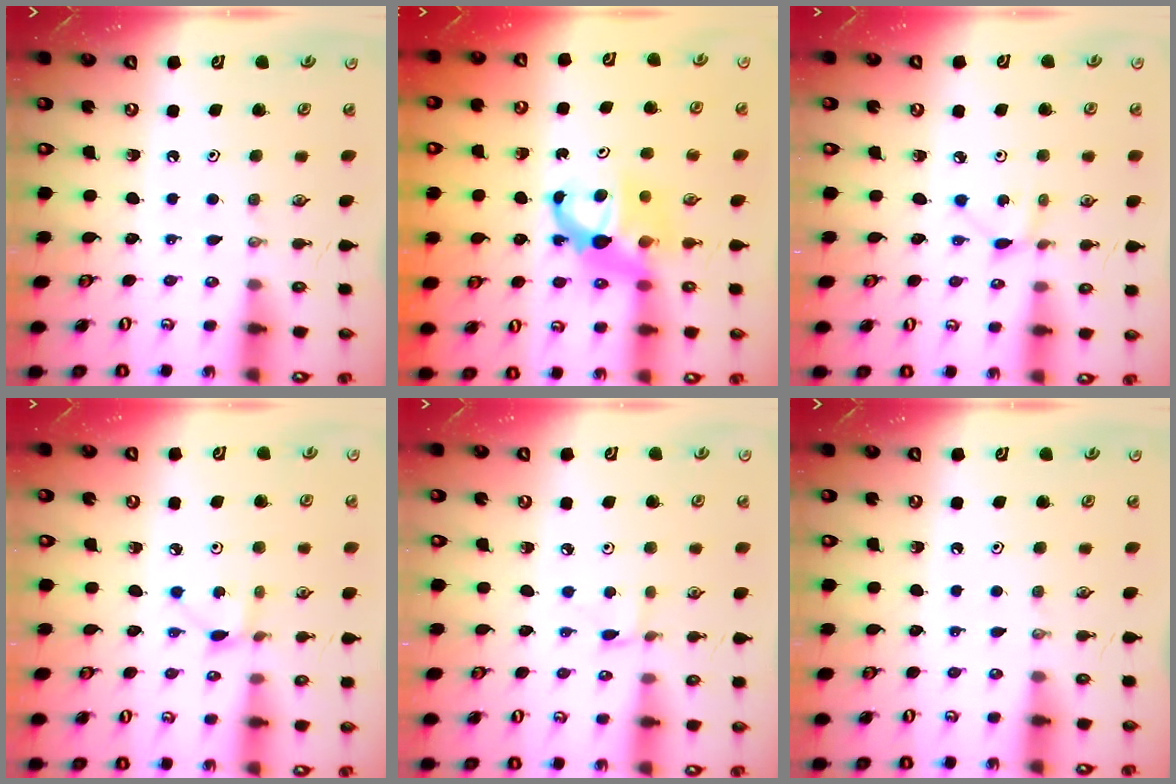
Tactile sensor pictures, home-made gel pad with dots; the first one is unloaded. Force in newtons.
{"total": 7.4, "press": 7.3, "slide": 0.6}
{"total": 2.3, "press": 2.2, "slide": 0.3}
{"total": 2.0, "press": 2.0, "slide": 0.3}
{"total": 1.2, "press": 1.2, "slide": 0.1}
{"total": 0.0}